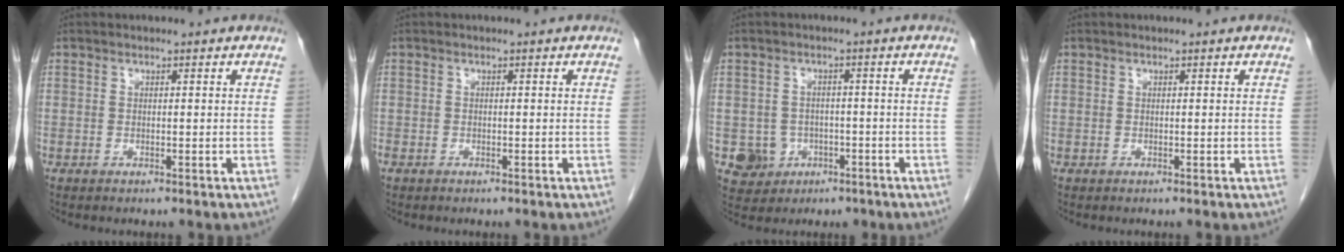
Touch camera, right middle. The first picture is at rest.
{"total": 0.6, "force": [-0.5, 0.3, 0.3], "torque": [-0.008, -0.001, -0.009]}
{"total": 5.5, "force": [-2.1, 5.0, 0.7], "torque": [-0.011, 0.011, -0.023]}
{"total": 0.0}